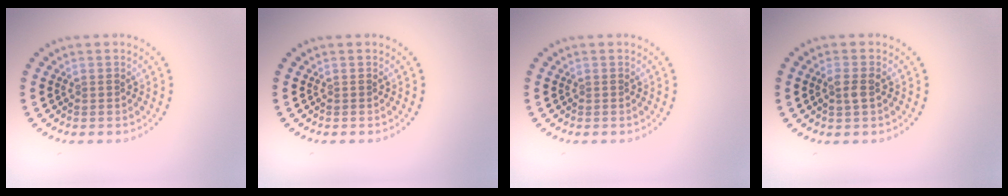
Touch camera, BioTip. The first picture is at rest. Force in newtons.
{"total": 0.0}
{"total": 0.0}
{"total": 1.6, "press": 1.6, "slide": 0.4}